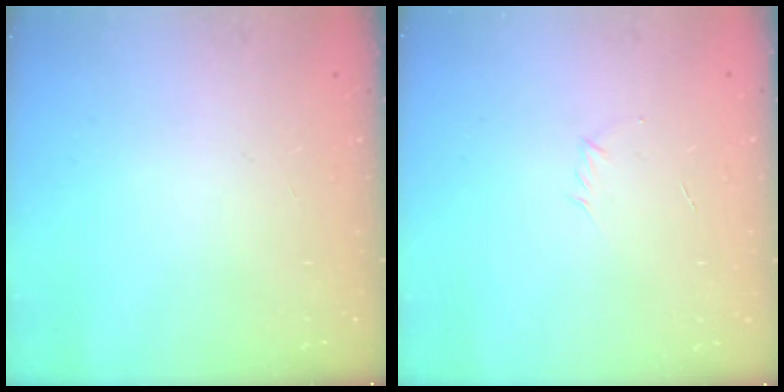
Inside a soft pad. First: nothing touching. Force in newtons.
{"total": 2.9, "press": 2.8, "slide": 0.8}